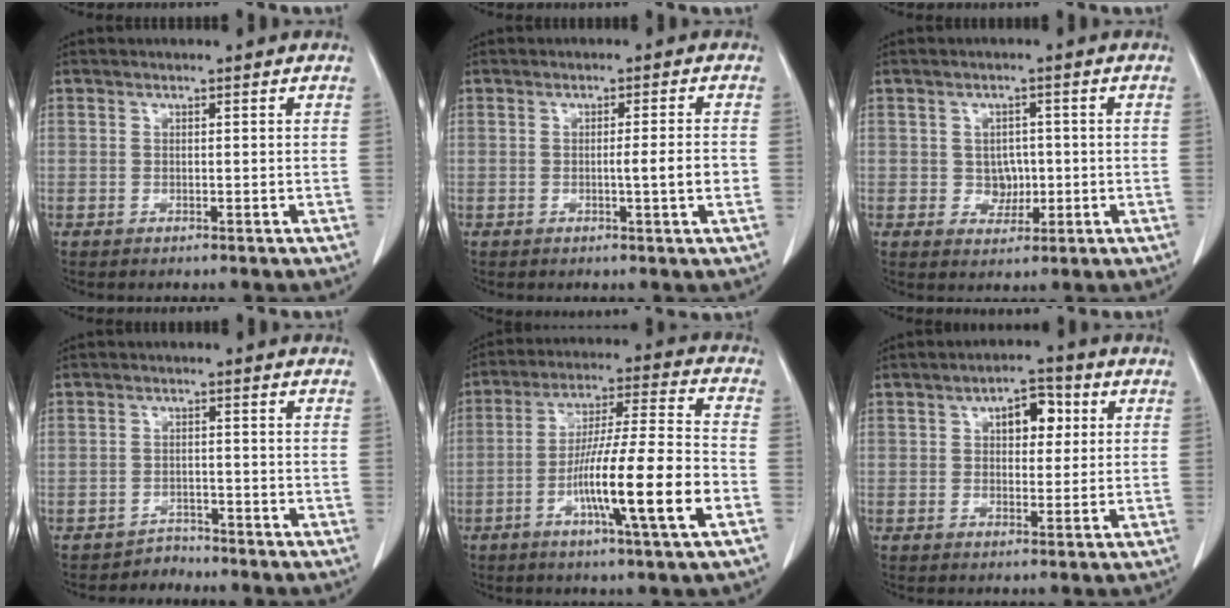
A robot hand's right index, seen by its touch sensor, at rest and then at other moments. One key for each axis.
{"total": 3.5, "fx": -0.7, "fy": -0.5, "fz": 3.4, "tx": -0.052, "ty": -0.003, "tz": -0.011}
{"total": 3.4, "fx": -0.2, "fy": 2.9, "fz": 1.8, "tx": -0.019, "ty": 0.005, "tz": 0.002}
{"total": 2.2, "fx": -1.9, "fy": 0.8, "fz": -0.9, "tx": 0.019, "ty": -0.001, "tz": -0.032}
{"total": 16.1, "fx": -5.6, "fy": -0.1, "fz": 15.1, "tx": -0.265, "ty": -0.006, "tz": -0.096}
{"total": 5.6, "fx": 1.7, "fy": 2.9, "fz": 4.5, "tx": -0.064, "ty": 0.017, "tz": 0.025}